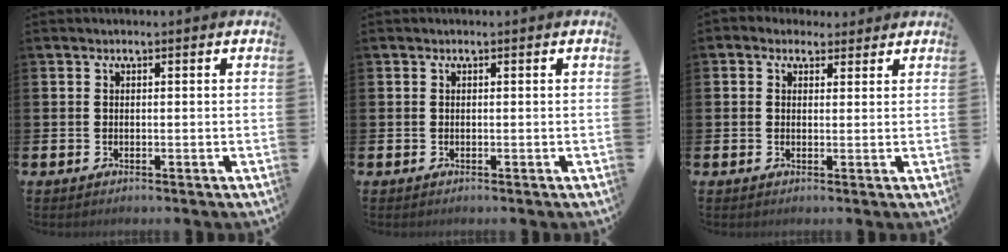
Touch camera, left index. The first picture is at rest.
{"total": 0.0}
{"total": 2.2, "force": [1.8, 1.2, 0.1], "torque": [0.004, 0.000, 0.030]}